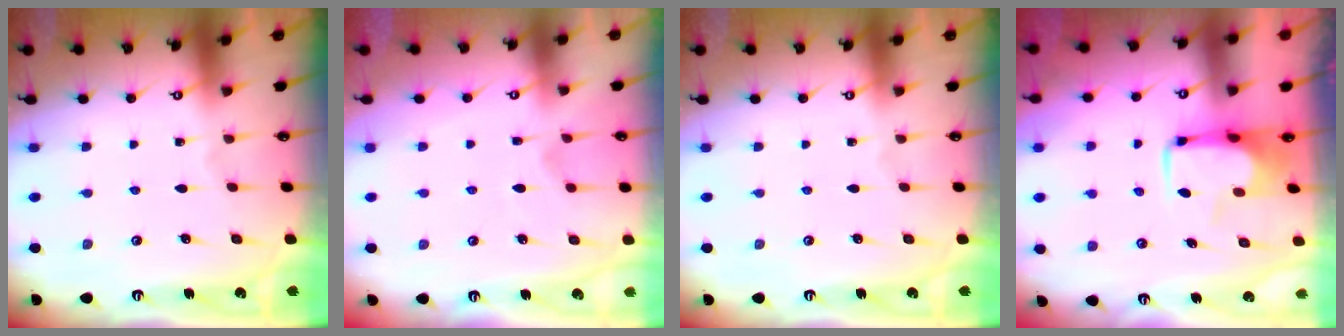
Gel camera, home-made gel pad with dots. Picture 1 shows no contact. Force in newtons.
{"total": 2.2, "press": 1.9, "slide": 1.1}
{"total": 0.0}
{"total": 2.2, "press": 2.1, "slide": 0.7}